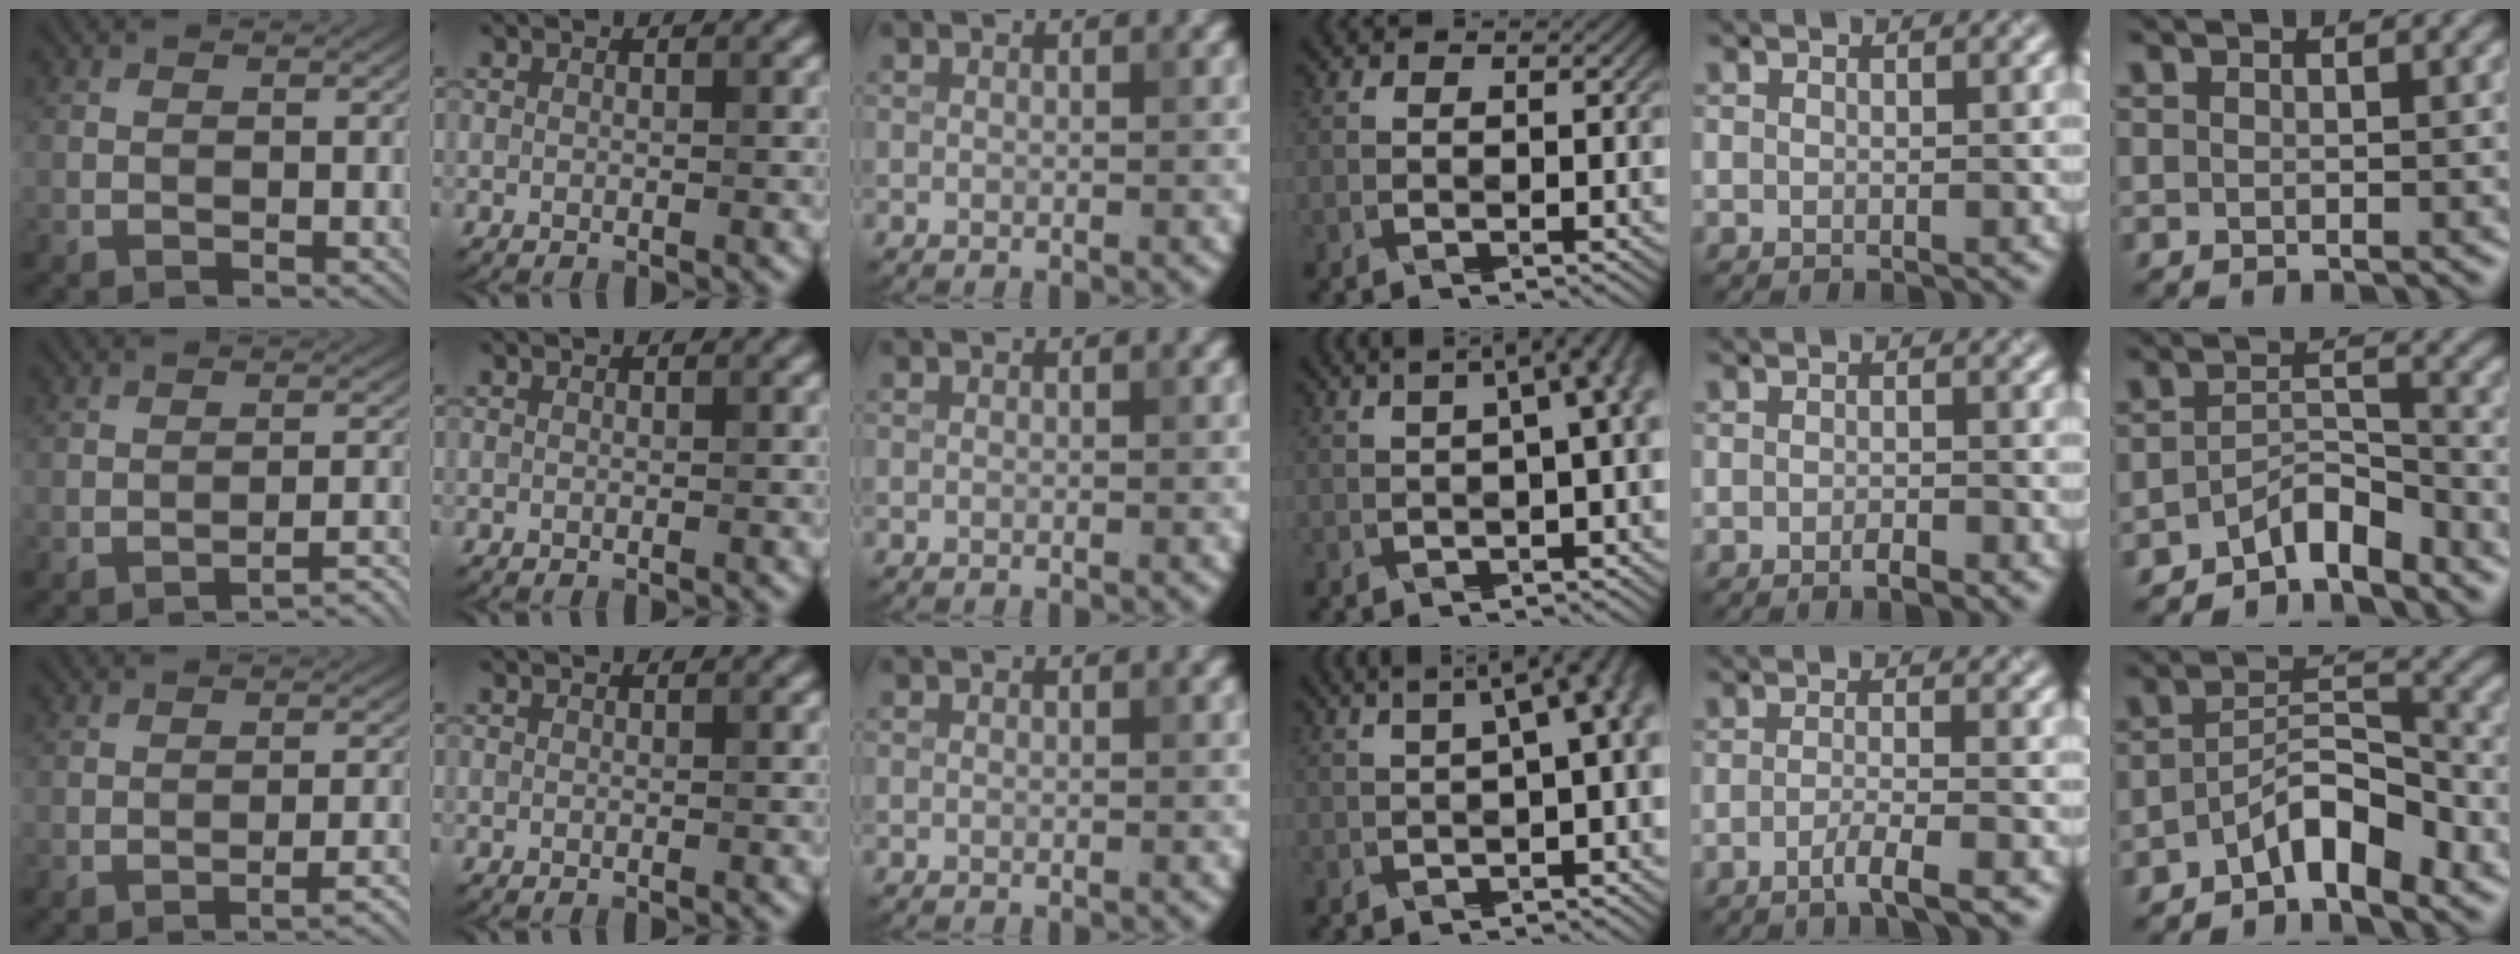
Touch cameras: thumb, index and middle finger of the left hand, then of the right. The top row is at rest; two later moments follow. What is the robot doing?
{"motion": "pour", "object": "sugar"}